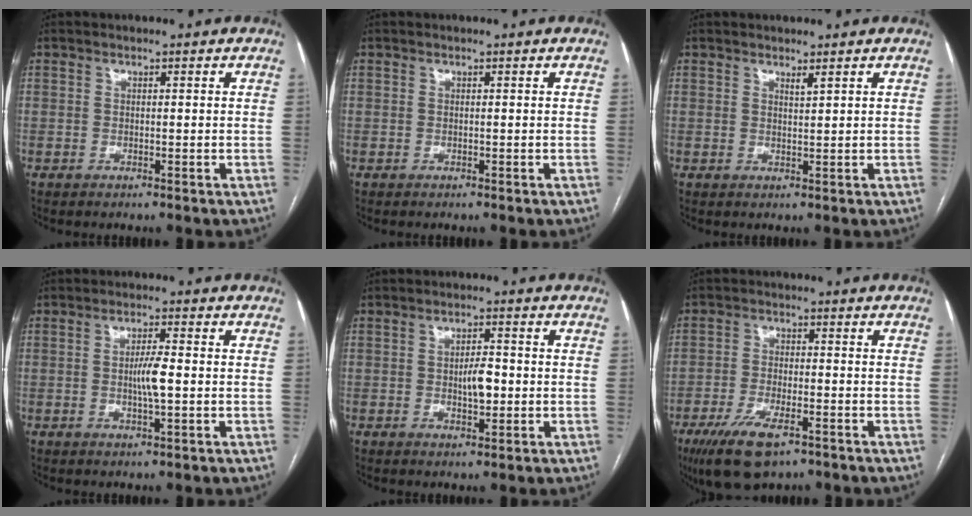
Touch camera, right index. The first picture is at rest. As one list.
[{"total": 0.0}, {"total": 0.9, "force": [0.8, -0.2, 0.5], "torque": [-0.012, -0.008, 0.014]}, {"total": 4.1, "force": [-0.3, 0.4, 4.1], "torque": [-0.075, -0.002, -0.005]}, {"total": 4.0, "force": [-0.3, 1.5, 3.7], "torque": [-0.059, 0.002, -0.002]}, {"total": 9.3, "force": [-5.6, 3.1, 6.7], "torque": [-0.126, -0.015, -0.092]}]